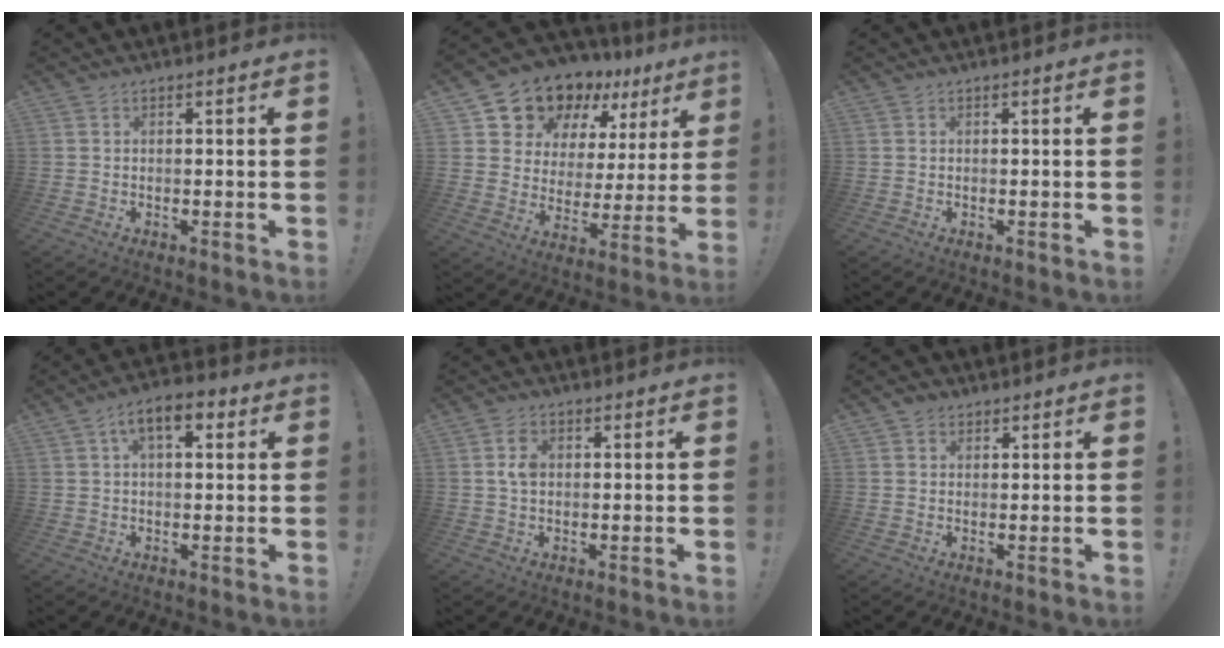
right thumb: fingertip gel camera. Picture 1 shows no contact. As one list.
[{"total": 13.8, "force": [11.5, 6.9, 3.1], "torque": [-0.065, -0.097, 0.215]}, {"total": 0.0}, {"total": 8.0, "force": [2.8, 3.9, 6.5], "torque": [-0.096, 0.004, 0.046]}, {"total": 4.6, "force": [0.8, 3.0, 3.3], "torque": [-0.052, 0.005, 0.013]}, {"total": 2.5, "force": [1.4, 1.9, 0.5], "torque": [-0.003, -0.004, 0.025]}]